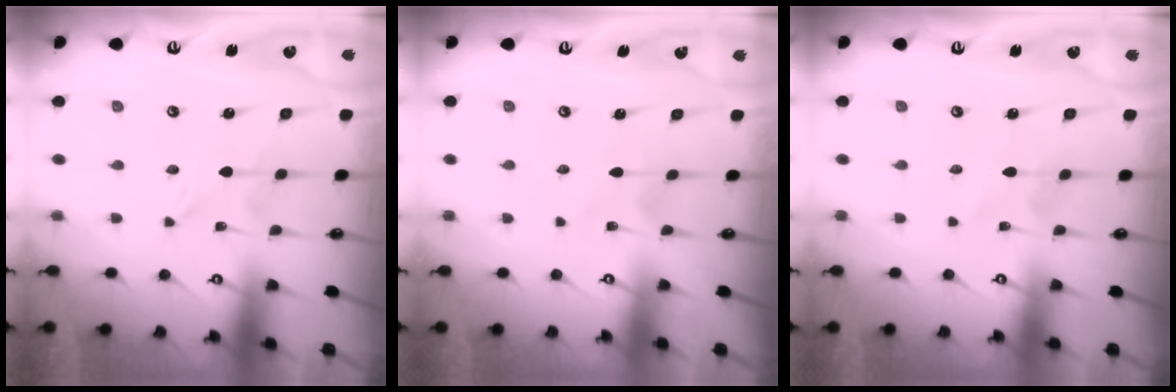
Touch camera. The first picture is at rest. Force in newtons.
{"total": 2.8, "press": 2.8, "slide": 0.3}
{"total": 1.2, "press": 1.2, "slide": 0.2}